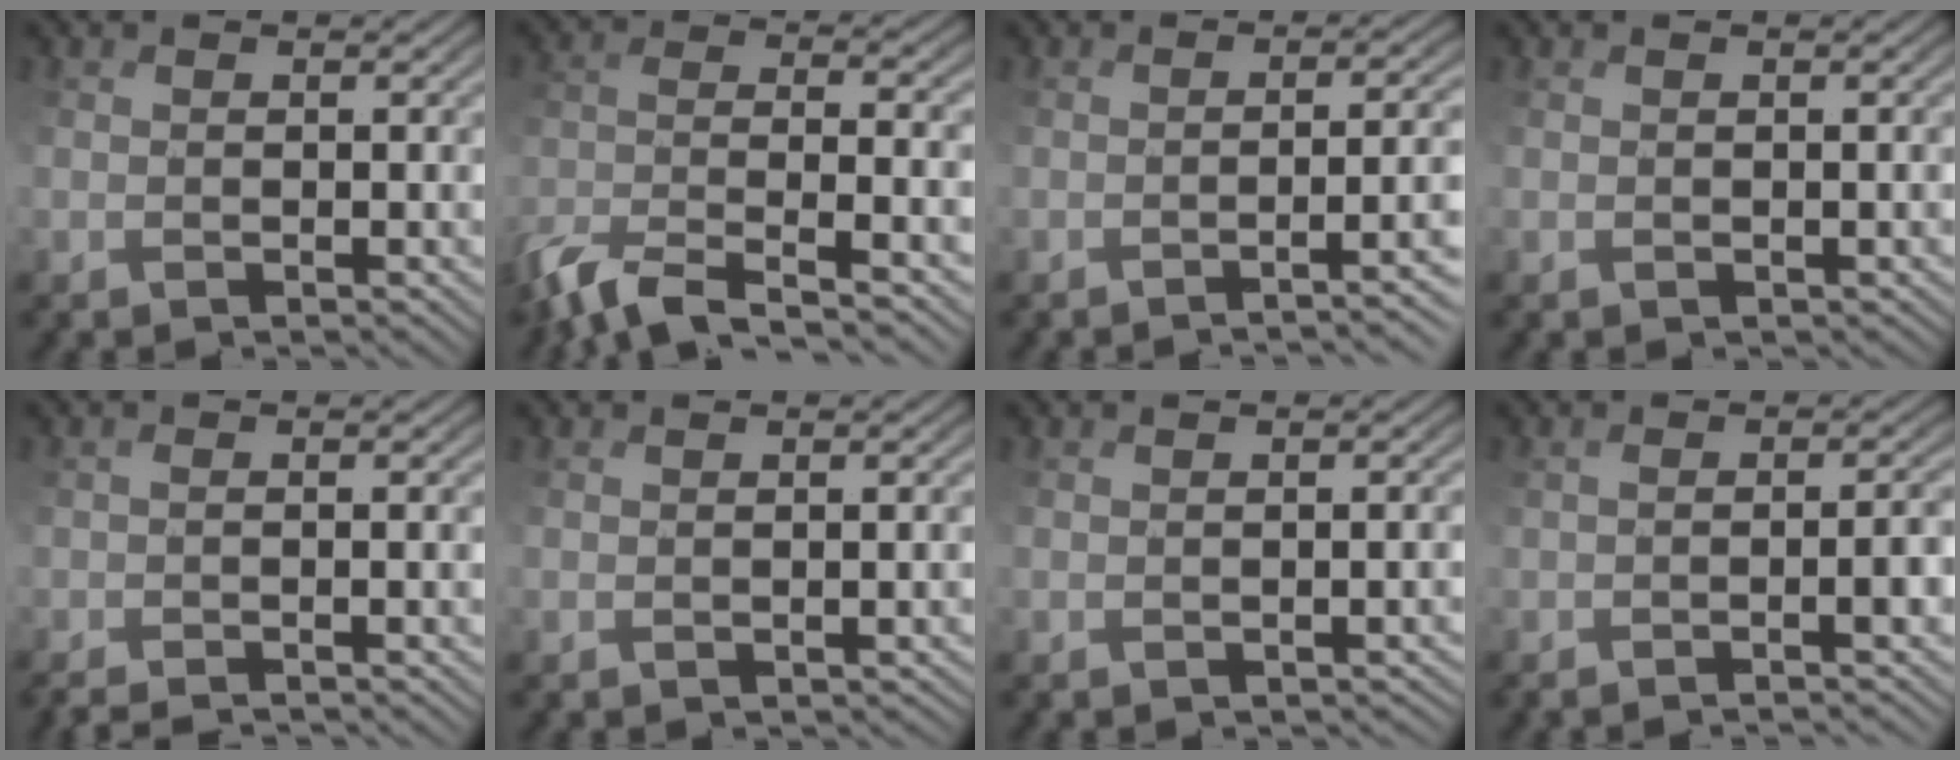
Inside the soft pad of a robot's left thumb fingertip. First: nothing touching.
{"total": 9.6, "force": [-7.4, 1.7, 5.8], "torque": [-0.120, -0.004, -0.134]}
{"total": 6.0, "force": [-3.5, 0.7, 4.8], "torque": [-0.040, 0.006, -0.027]}
{"total": 0.7, "force": [-0.3, 0.6, 0.3], "torque": [-0.003, -0.003, 0.001]}
{"total": 2.9, "force": [-2.5, -0.2, 1.3], "torque": [-0.012, -0.001, -0.038]}
{"total": 1.5, "force": [-0.9, 0.9, 0.8], "torque": [-0.003, -0.002, -0.006]}
{"total": 2.0, "force": [-1.5, 0.8, 1.1], "torque": [-0.002, 0.000, -0.009]}
{"total": 3.9, "force": [-2.5, 0.1, 3.0], "torque": [-0.020, 0.009, -0.021]}